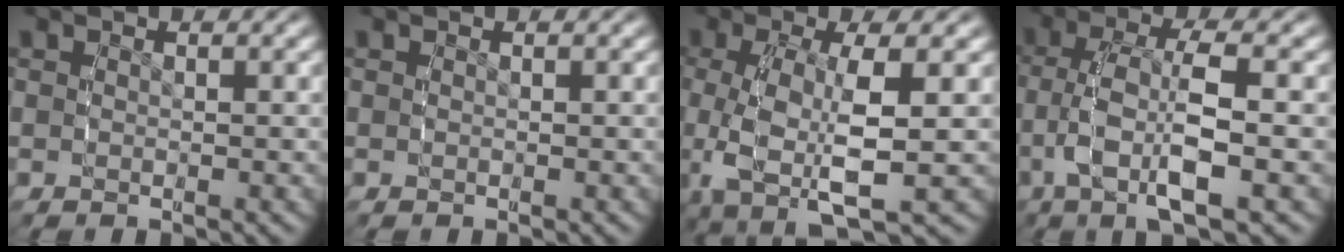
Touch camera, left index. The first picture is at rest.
{"total": 0.0}
{"total": 8.4, "force": [-2.2, 4.8, 6.5], "torque": [-0.154, -0.041, -0.018]}
{"total": 6.7, "force": [-1.2, 3.1, 5.9], "torque": [-0.124, -0.008, -0.022]}